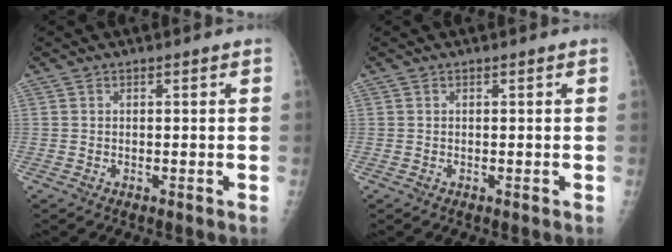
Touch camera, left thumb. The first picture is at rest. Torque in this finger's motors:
{"motor_torque": [0.00, 0.00, 0.00, 0.00, 0.00]}